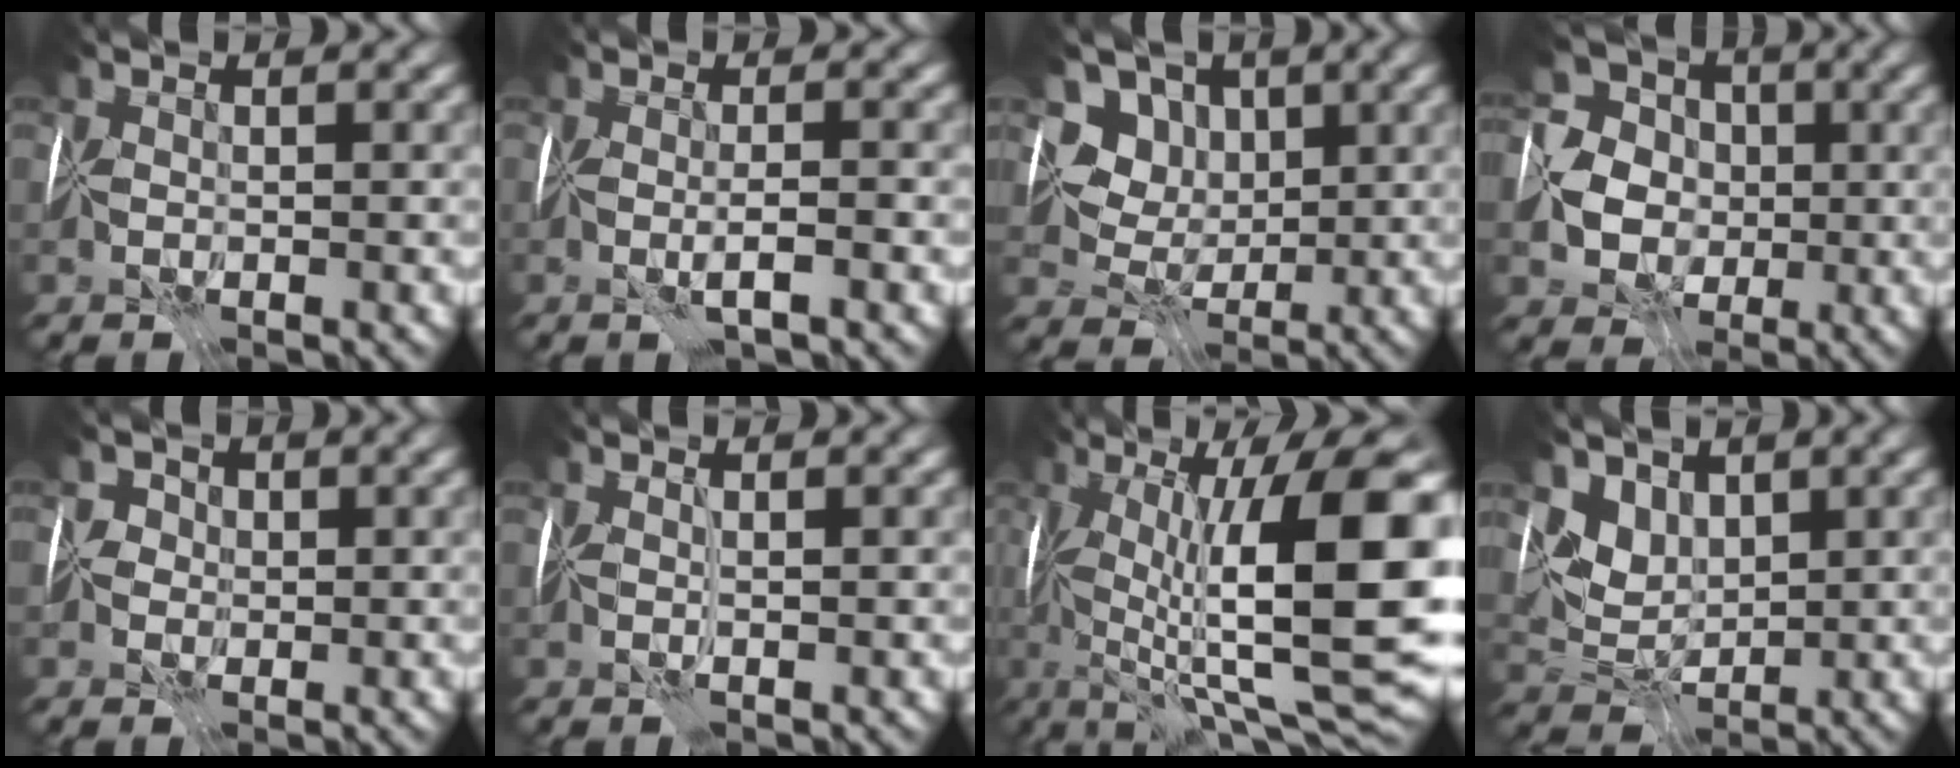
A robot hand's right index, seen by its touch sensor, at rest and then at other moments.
{"total": 1.5, "force": [-0.5, -1.3, 0.7], "torque": [-0.012, -0.006, -0.005]}
{"total": 4.9, "force": [2.3, 4.0, 1.7], "torque": [-0.019, 0.003, 0.025]}
{"total": 6.1, "force": [-0.6, 5.4, 2.8], "torque": [-0.055, 0.002, -0.022]}
{"total": 1.6, "force": [0.0, 1.6, -0.1], "torque": [0.024, 0.020, -0.011]}
{"total": 1.3, "force": [0.5, -1.1, -0.5], "torque": [0.014, 0.000, 0.012]}
{"total": 14.7, "force": [0.3, 3.0, 14.3], "torque": [-0.194, 0.022, 0.016]}
{"total": 3.0, "force": [2.5, 1.5, 0.4], "torque": [-0.013, -0.013, 0.061]}